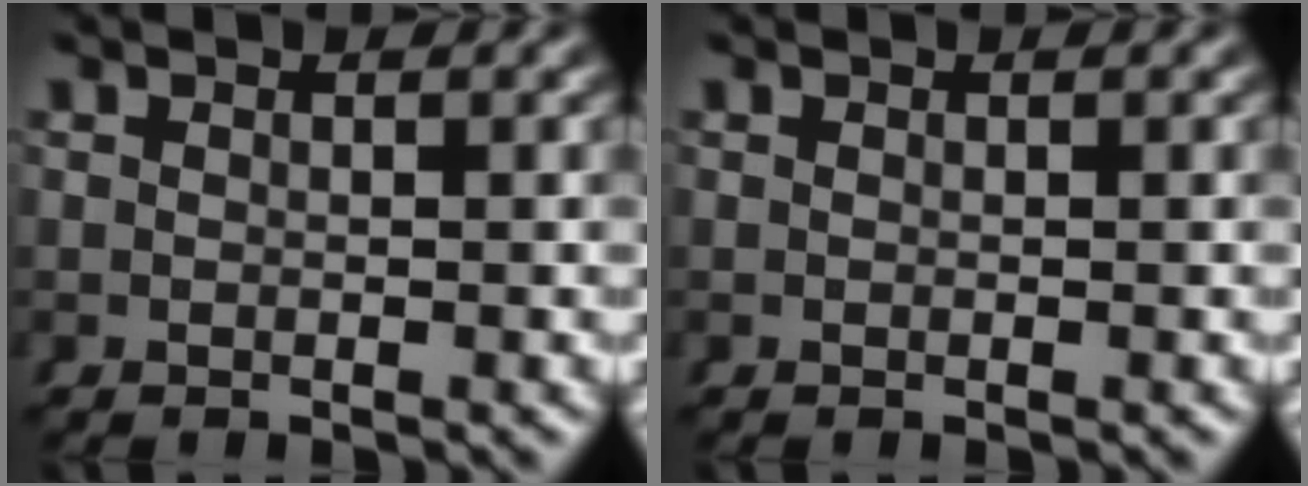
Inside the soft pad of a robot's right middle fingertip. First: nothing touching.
{"total": 0.0}